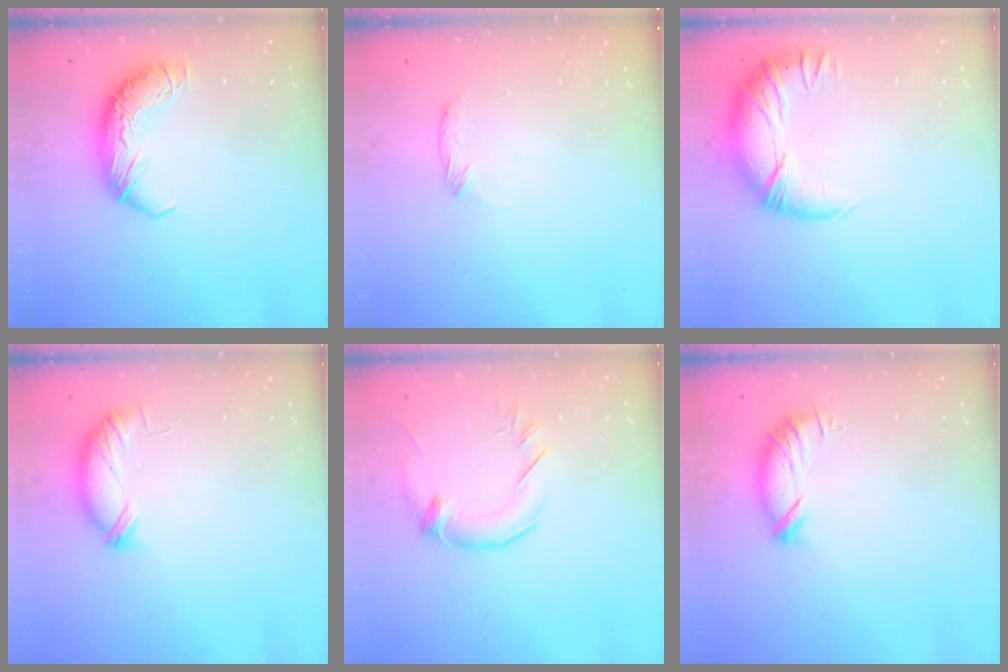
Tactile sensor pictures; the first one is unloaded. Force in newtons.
{"total": 6.6, "press": 6.5, "slide": 1.1}
{"total": 3.1, "press": 1.0, "slide": 2.9}
{"total": 5.9, "press": 5.9, "slide": 0.4}
{"total": 1.2, "press": 0.3, "slide": 1.1}
{"total": 6.4, "press": 6.4, "slide": 0.6}